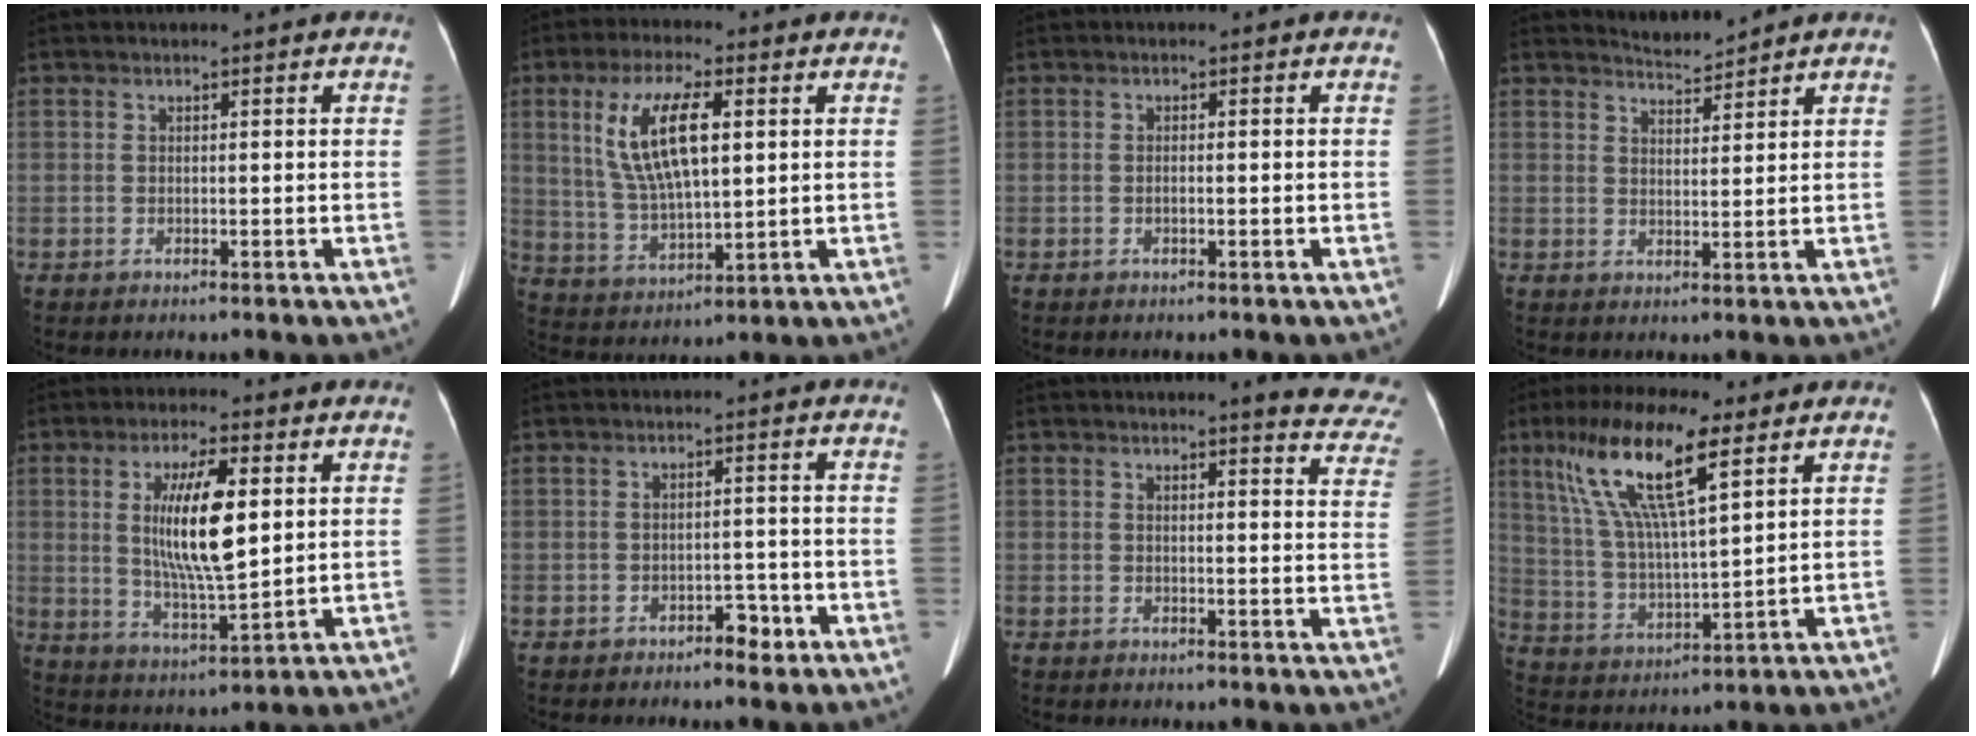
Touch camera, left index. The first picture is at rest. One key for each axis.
{"total": 11.1, "fx": 3.0, "fy": 3.3, "fz": 10.2, "tx": -0.212, "ty": 0.003, "tz": 0.061}
{"total": 0.9, "fx": -0.3, "fy": 0.2, "fz": 0.8, "tx": -0.018, "ty": 0.004, "tz": -0.001}
{"total": 2.8, "fx": 2.7, "fy": -0.4, "fz": -0.4, "tx": 0.000, "ty": -0.002, "tz": 0.054}
{"total": 11.3, "fx": 2.4, "fy": 2.2, "fz": 10.8, "tx": -0.204, "ty": -0.012, "tz": 0.045}
{"total": 2.7, "fx": -2.0, "fy": 1.3, "fz": 1.3, "tx": -0.012, "ty": -0.003, "tz": -0.027}
{"total": 10.6, "fx": 9.6, "fy": 1.3, "fz": 4.3, "tx": -0.016, "ty": -0.058, "tz": 0.072}
{"total": 15.0, "fx": 7.7, "fy": 2.8, "fz": 12.6, "tx": -0.256, "ty": 0.010, "tz": 0.146}